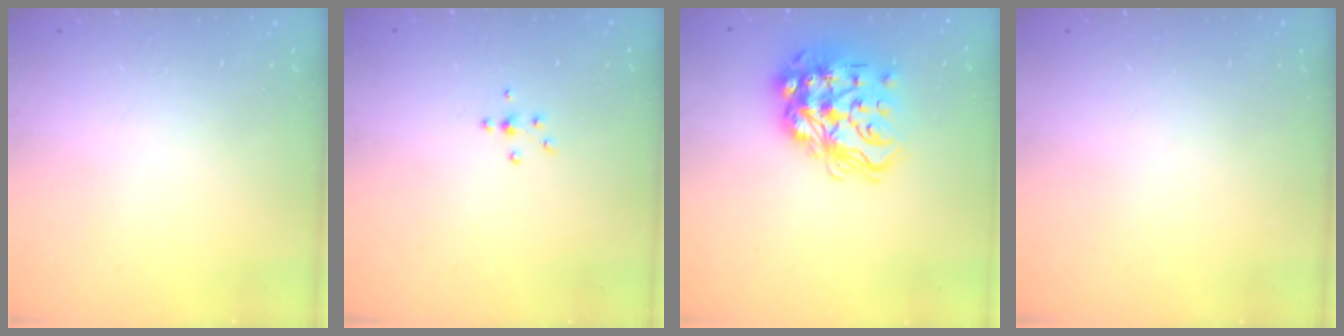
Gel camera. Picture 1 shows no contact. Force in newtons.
{"total": 4.9, "press": 4.8, "slide": 1.1}
{"total": 19.4, "press": 19.3, "slide": 1.5}
{"total": 0.0}